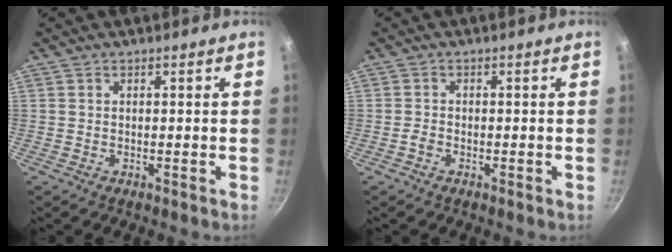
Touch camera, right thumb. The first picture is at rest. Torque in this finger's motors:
{"motor_torque": [0.29, 0.11, 0.39, -0.35, -0.02]}